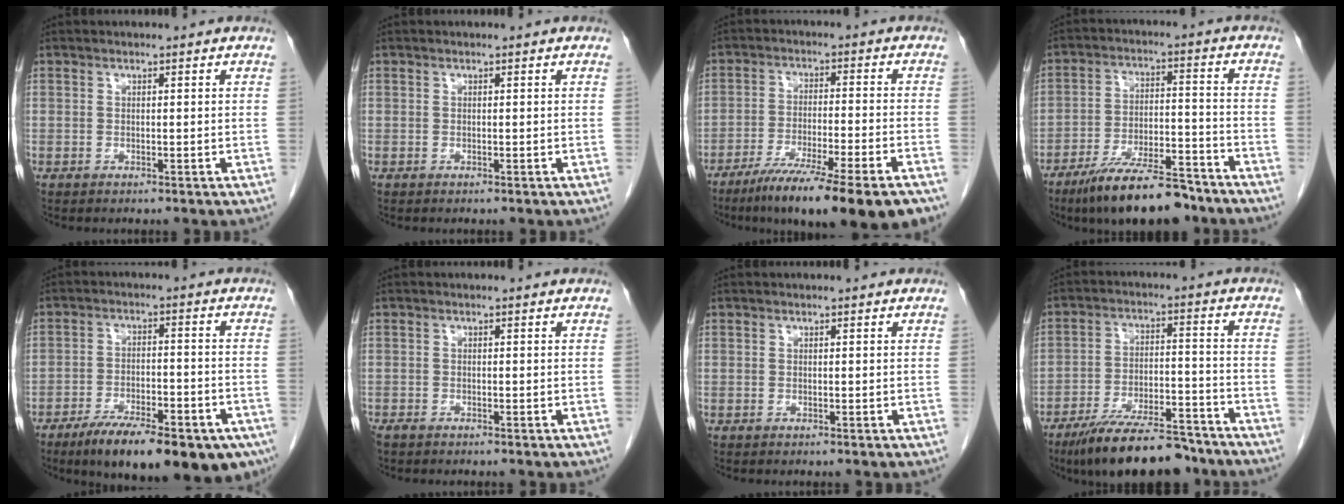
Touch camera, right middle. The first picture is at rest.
{"total": 0.0}
{"total": 18.0, "force": [-13.3, 0.6, 12.1], "torque": [-0.143, -0.033, -0.208]}
{"total": 13.4, "force": [-10.7, 2.6, 7.7], "torque": [-0.127, -0.002, -0.182]}
{"total": 18.8, "force": [-12.4, 5.4, 13.1], "torque": [-0.144, -0.004, -0.183]}
{"total": 1.2, "force": [-1.0, 0.4, 0.5], "torque": [-0.013, -0.003, -0.017]}
{"total": 0.0}
{"total": 15.1, "force": [-12.7, 3.2, 7.7], "torque": [-0.125, 0.003, -0.205]}